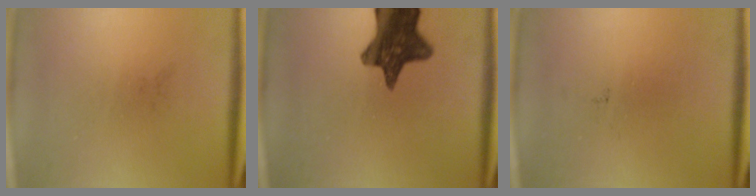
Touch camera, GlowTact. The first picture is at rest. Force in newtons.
{"total": 12.6}
{"total": 0.0}